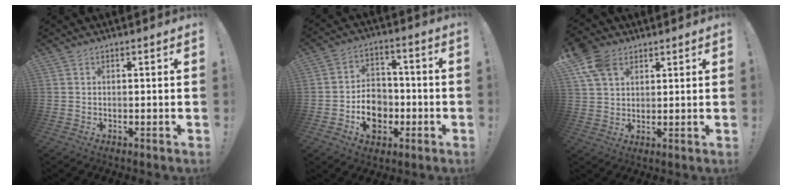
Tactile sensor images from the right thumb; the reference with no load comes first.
{"total": 11.1, "force": [-3.7, 8.9, 5.5], "torque": [-0.074, 0.022, -0.059]}
{"total": 9.4, "force": [5.0, 6.4, 4.9], "torque": [-0.091, -0.014, 0.096]}